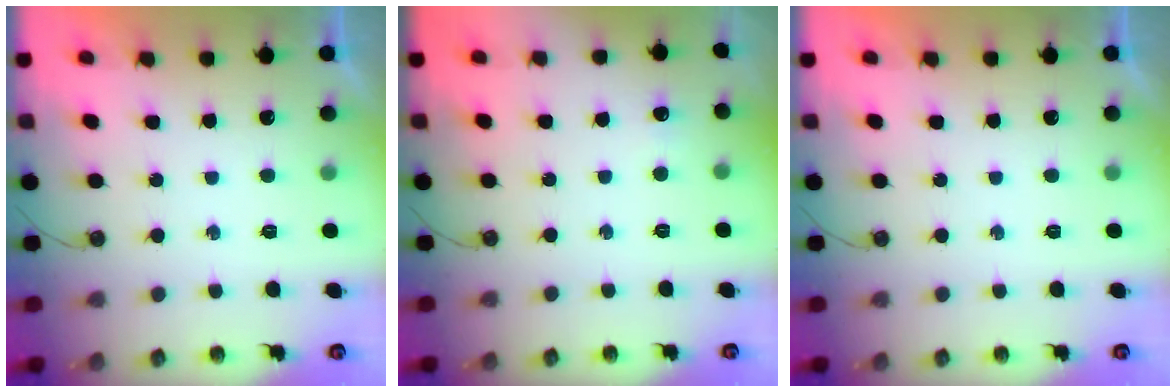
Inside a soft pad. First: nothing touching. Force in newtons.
{"total": 3.6, "press": 3.6, "slide": 0.5}
{"total": 0.0}